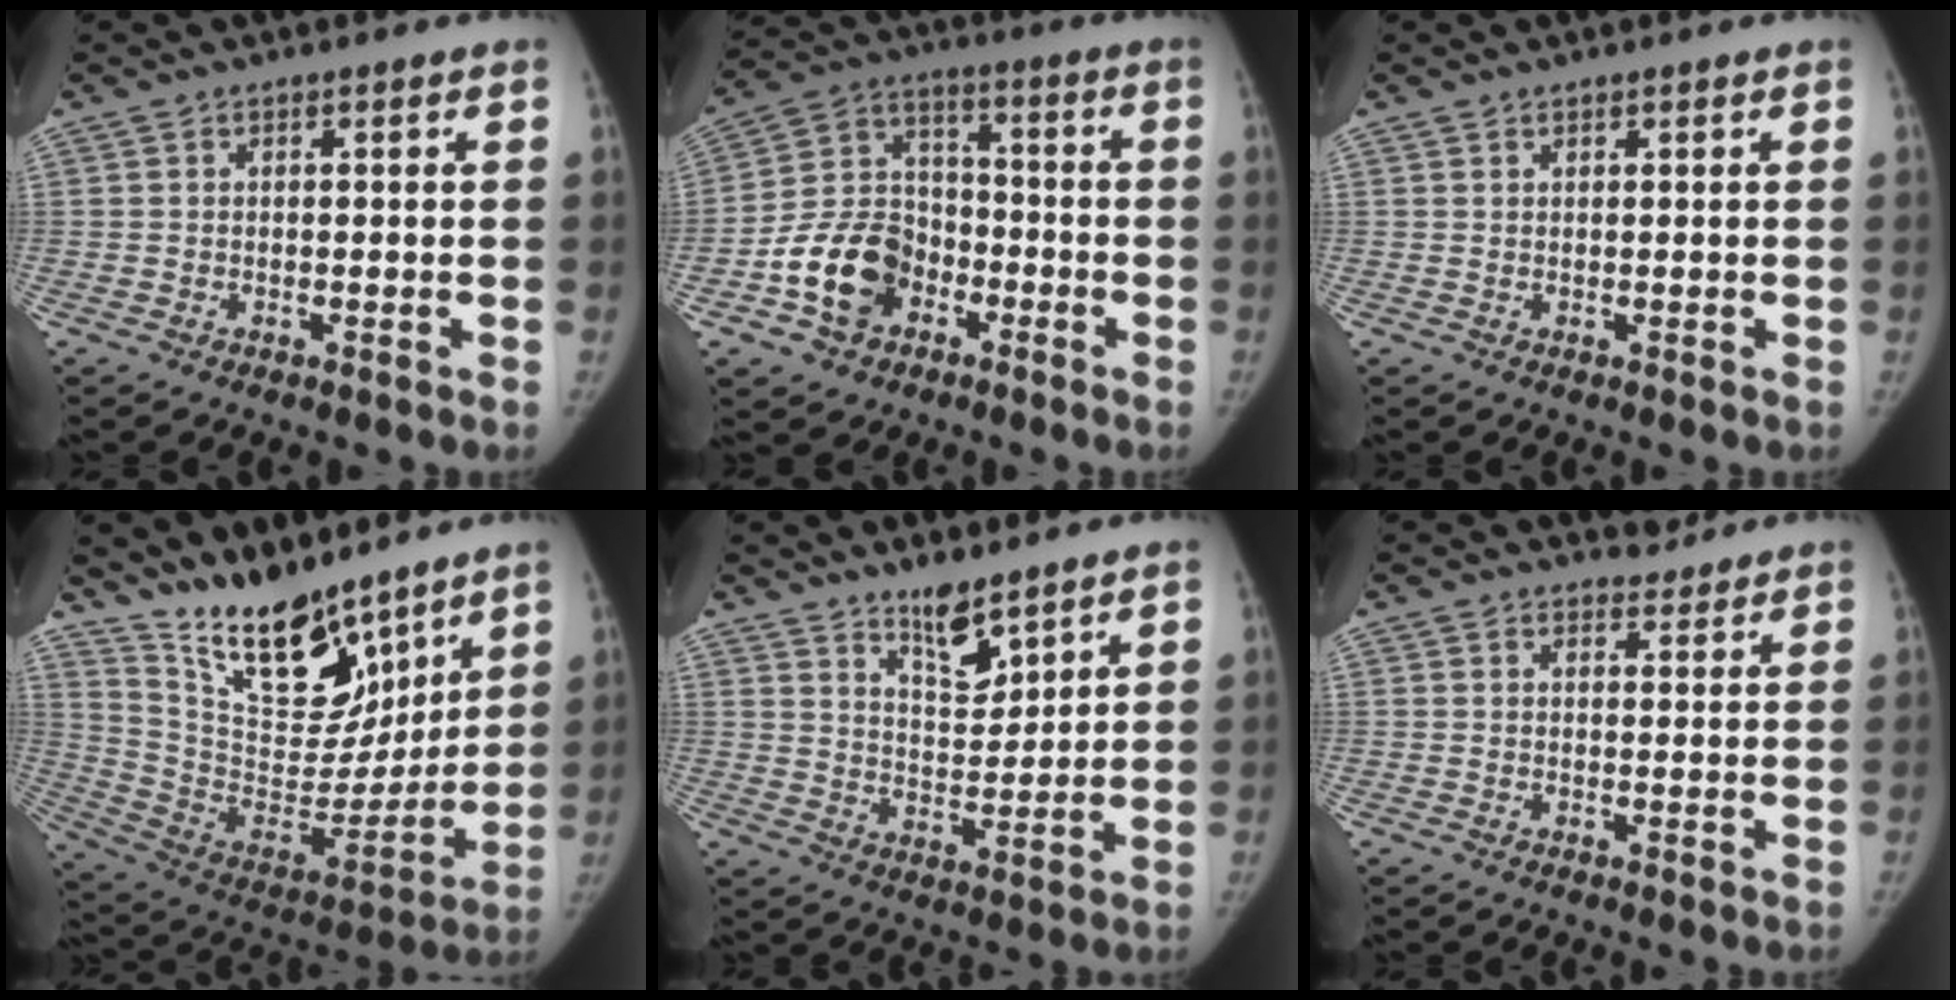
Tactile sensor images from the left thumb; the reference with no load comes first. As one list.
[{"total": 13.4, "force": [-5.6, 10.2, 6.8], "torque": [-0.094, 0.045, -0.103]}, {"total": 0.6, "force": [0.5, 0.3, 0.1], "torque": [0.001, -0.004, 0.007]}, {"total": 21.2, "force": [16.1, 8.8, 10.7], "torque": [-0.131, -0.096, 0.288]}, {"total": 8.1, "force": [6.2, 2.8, 4.3], "torque": [-0.049, -0.054, 0.111]}, {"total": 2.5, "force": [2.2, 1.1, -0.1], "torque": [0.017, -0.016, 0.029]}]